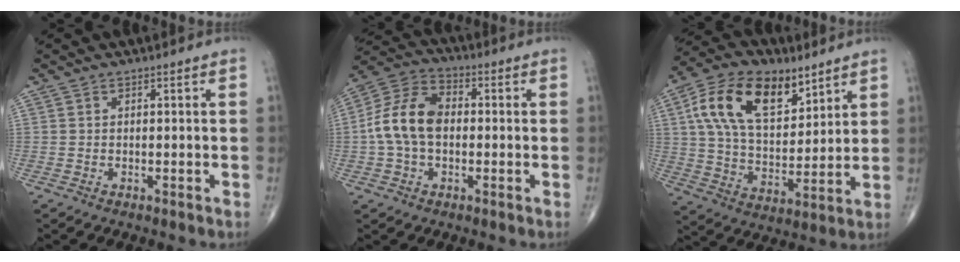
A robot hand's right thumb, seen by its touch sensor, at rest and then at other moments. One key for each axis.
{"total": 11.9, "fx": -0.4, "fy": 7.9, "fz": 8.8, "tx": -0.168, "ty": 0.033, "tz": -0.017}
{"total": 19.2, "fx": 8.9, "fy": 10.7, "fz": 13.3, "tx": -0.211, "ty": -0.023, "tz": 0.161}